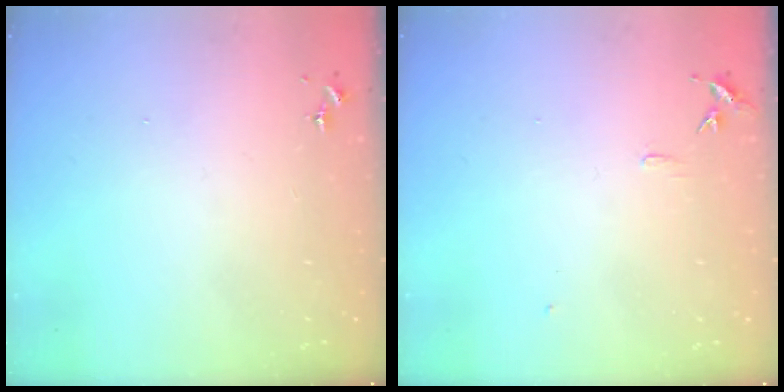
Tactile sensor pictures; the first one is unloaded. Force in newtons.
{"total": 5.8, "press": 5.8, "slide": 0.6}